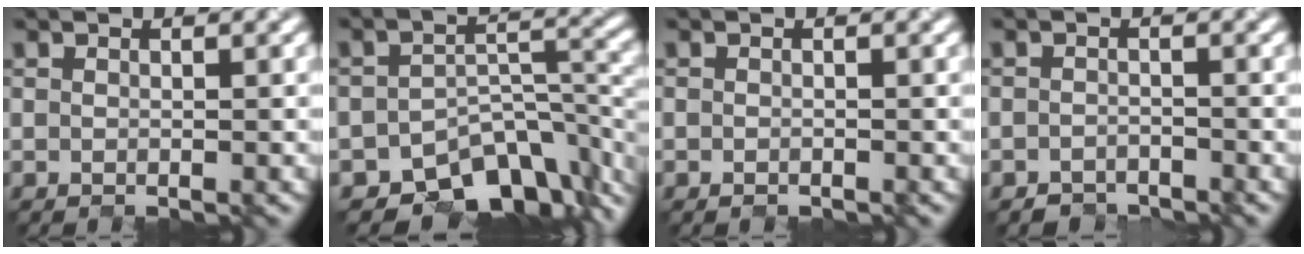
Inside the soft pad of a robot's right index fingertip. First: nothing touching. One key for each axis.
{"total": 8.8, "fx": -7.0, "fy": 3.8, "fz": 3.8, "tx": -0.045, "ty": -0.018, "tz": -0.110}
{"total": 1.1, "fx": -0.8, "fy": -0.4, "fz": -0.6, "tx": -0.002, "ty": -0.002, "tz": -0.009}
{"total": 2.4, "fx": -2.3, "fy": 0.1, "fz": -0.6, "tx": 0.006, "ty": -0.002, "tz": -0.036}